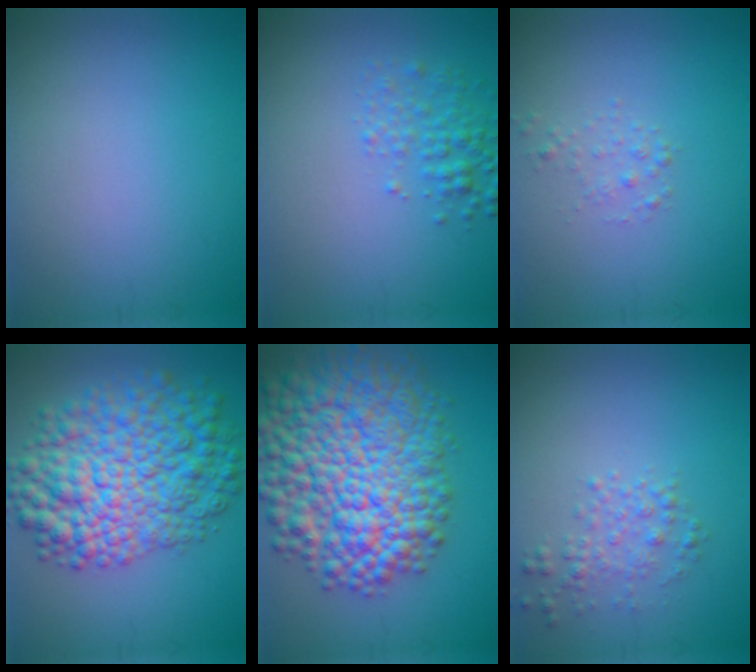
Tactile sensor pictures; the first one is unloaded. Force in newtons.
{"total": 2.3, "press": 2.3, "slide": 0.1}
{"total": 1.0, "press": 1.0, "slide": 0.0}
{"total": 10.0, "press": 10.0, "slide": 0.3}
{"total": 14.0, "press": 14.0, "slide": 0.4}
{"total": 1.9, "press": 1.9, "slide": 0.0}